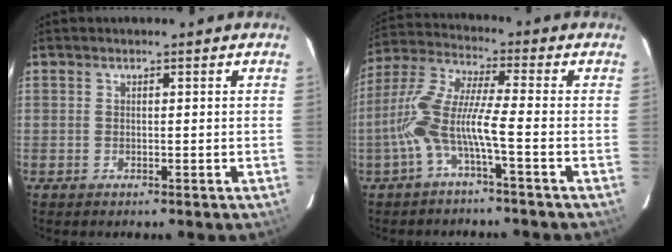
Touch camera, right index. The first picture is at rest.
{"total": 9.6, "force": [-3.7, 0.4, 8.9], "torque": [-0.198, 0.007, -0.073]}